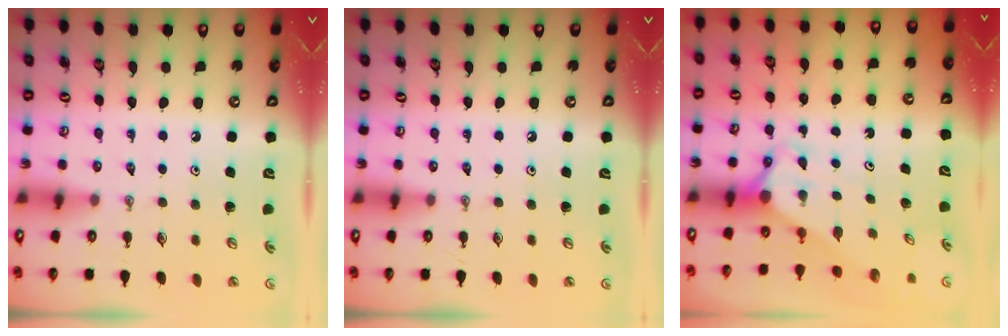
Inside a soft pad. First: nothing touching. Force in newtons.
{"total": 0.0}
{"total": 2.6, "press": 2.6, "slide": 0.0}